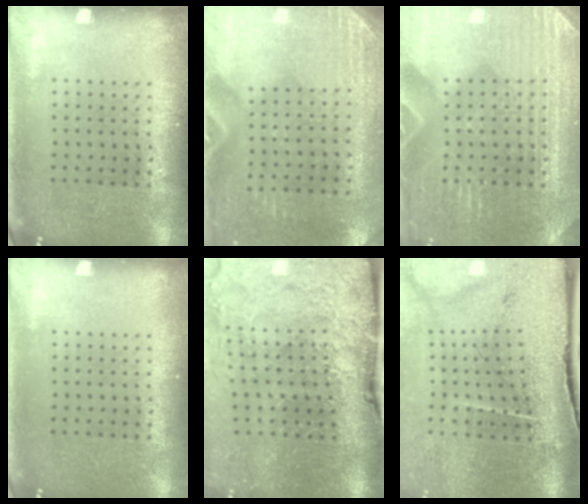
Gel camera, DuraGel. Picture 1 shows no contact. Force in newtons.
{"total": 2.9, "press": 2.5, "slide": 1.3}
{"total": 4.0, "press": 3.8, "slide": 1.0}
{"total": 0.0}
{"total": 4.8, "press": 3.7, "slide": 3.0}
{"total": 4.3, "press": 3.5, "slide": 2.5}